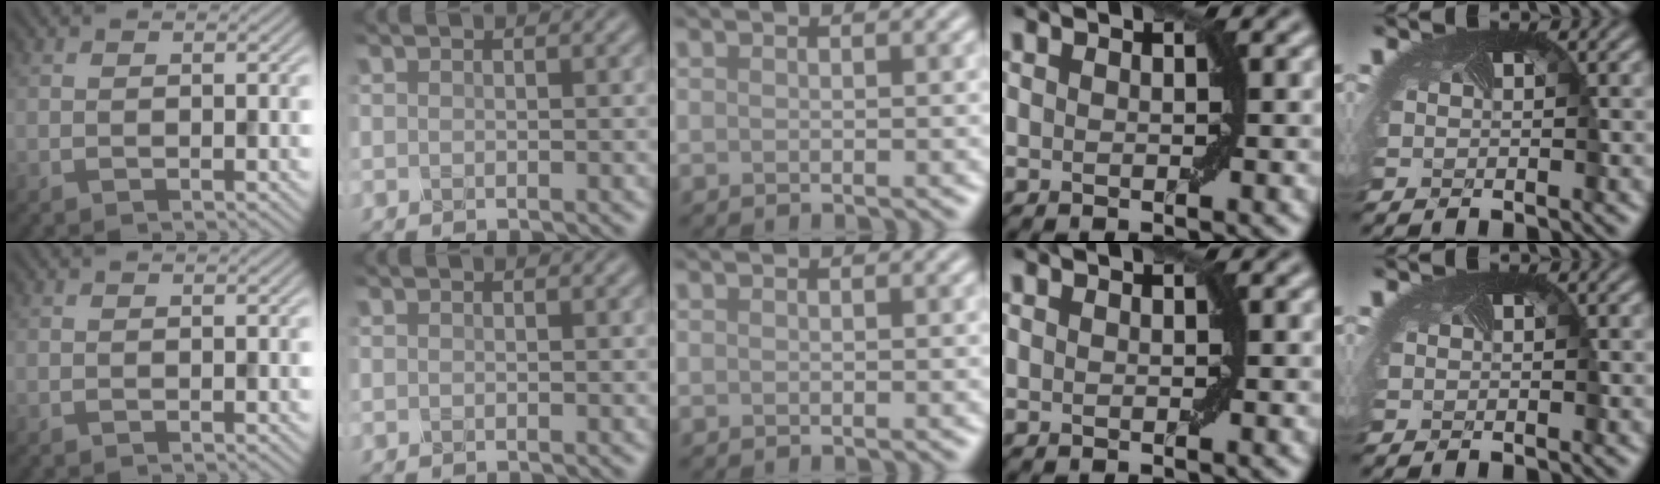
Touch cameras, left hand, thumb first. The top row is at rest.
{}